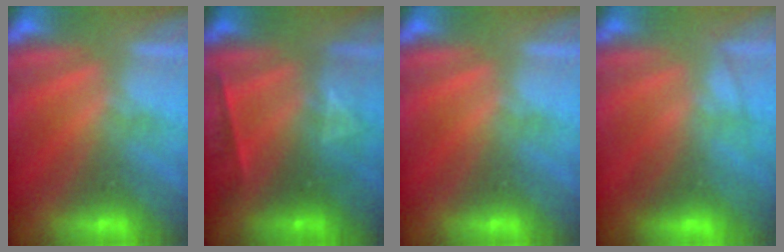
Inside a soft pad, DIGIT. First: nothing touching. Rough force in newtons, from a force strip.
{"total": 2.3}
{"total": 0.0}
{"total": 3.4}